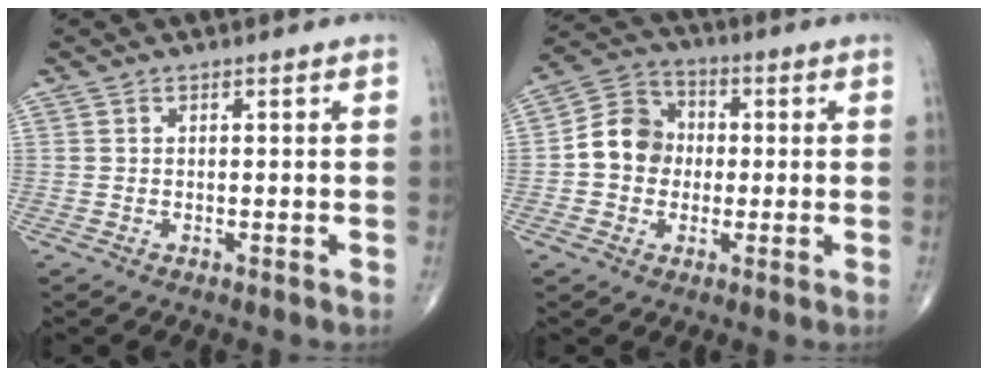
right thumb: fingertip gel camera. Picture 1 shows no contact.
{"total": 9.3, "force": [-0.4, 8.1, 4.5], "torque": [-0.057, 0.030, -0.020]}